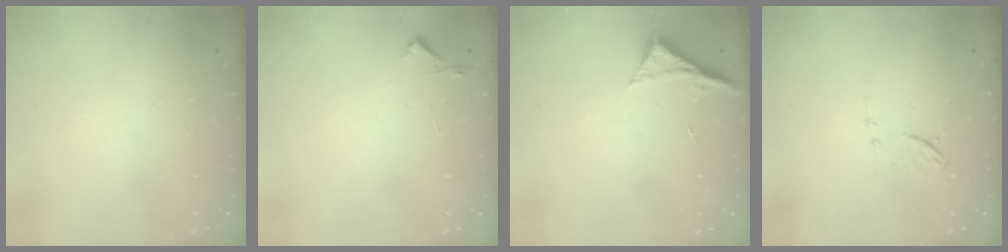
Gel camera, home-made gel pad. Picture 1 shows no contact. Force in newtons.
{"total": 2.7, "press": 2.6, "slide": 0.4}
{"total": 5.4, "press": 5.4, "slide": 0.7}
{"total": 6.7, "press": 6.6, "slide": 0.9}